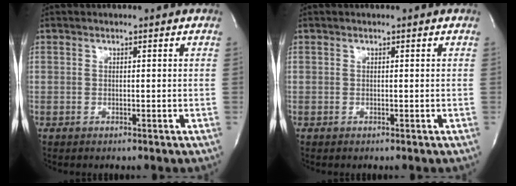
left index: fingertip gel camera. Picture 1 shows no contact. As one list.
[{"total": 0.0}]